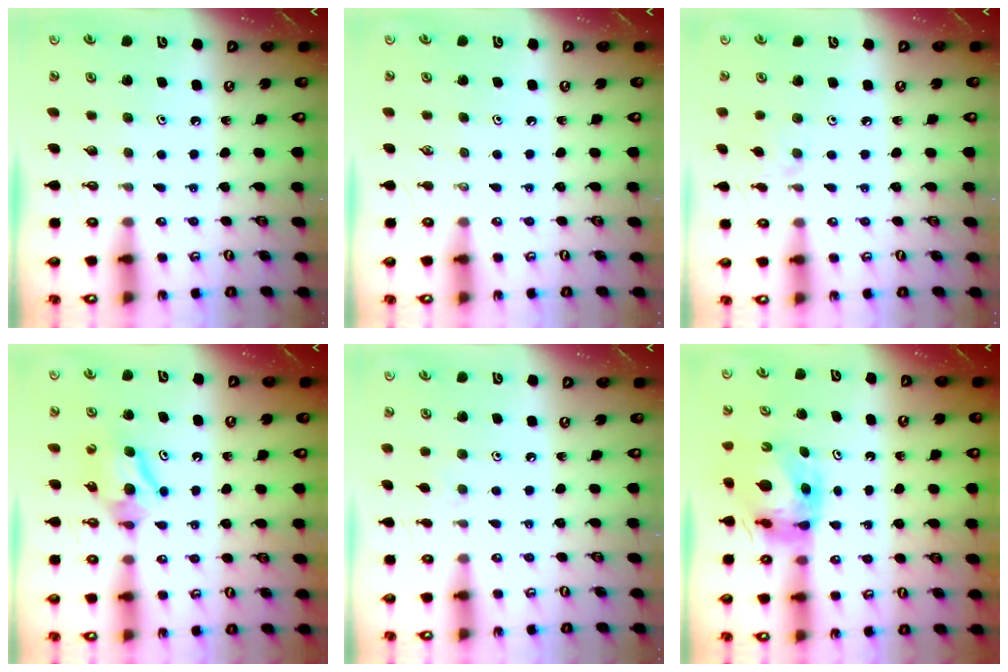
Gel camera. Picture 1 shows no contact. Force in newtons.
{"total": 0.0}
{"total": 2.5, "press": 2.5, "slide": 0.5}
{"total": 8.4, "press": 8.3, "slide": 0.5}
{"total": 2.8, "press": 2.7, "slide": 0.5}
{"total": 6.7, "press": 6.7, "slide": 0.6}